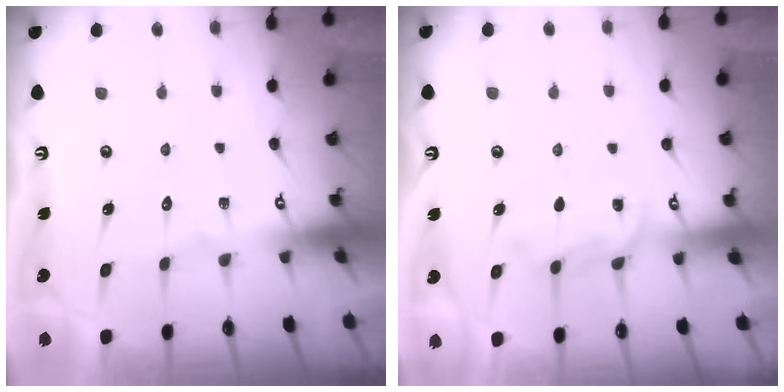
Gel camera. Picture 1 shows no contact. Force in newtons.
{"total": 7.2, "press": 7.1, "slide": 1.0}